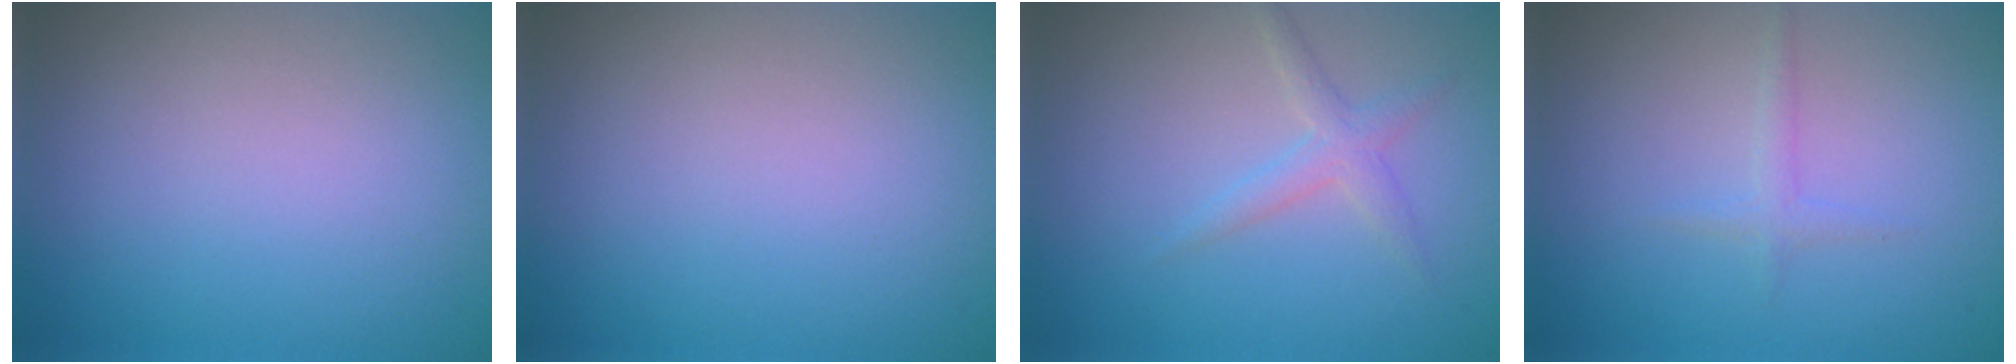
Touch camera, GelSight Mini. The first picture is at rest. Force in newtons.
{"total": 0.0}
{"total": 1.8, "press": 1.8, "slide": 0.1}
{"total": 1.0, "press": 1.0, "slide": 0.1}